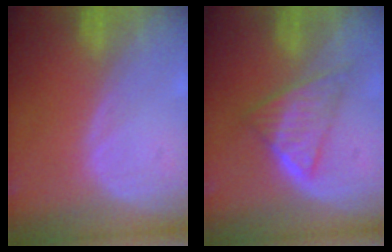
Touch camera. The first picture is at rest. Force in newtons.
{"total": 5.9, "press": 5.7, "slide": 1.8}